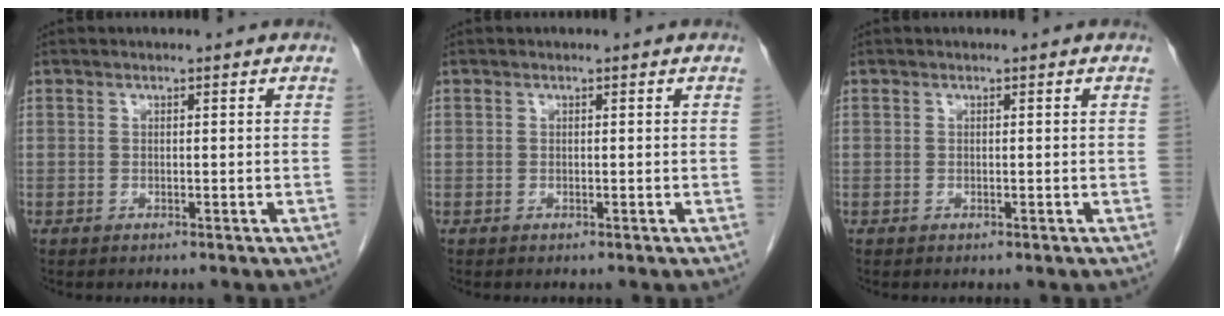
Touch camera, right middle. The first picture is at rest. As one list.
[{"total": 0.0}, {"total": 0.0}]